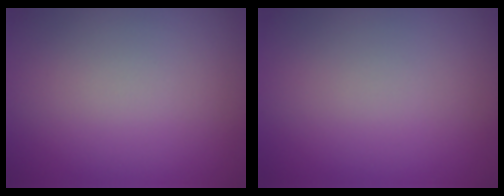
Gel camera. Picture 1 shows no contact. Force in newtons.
{"total": 0.0}